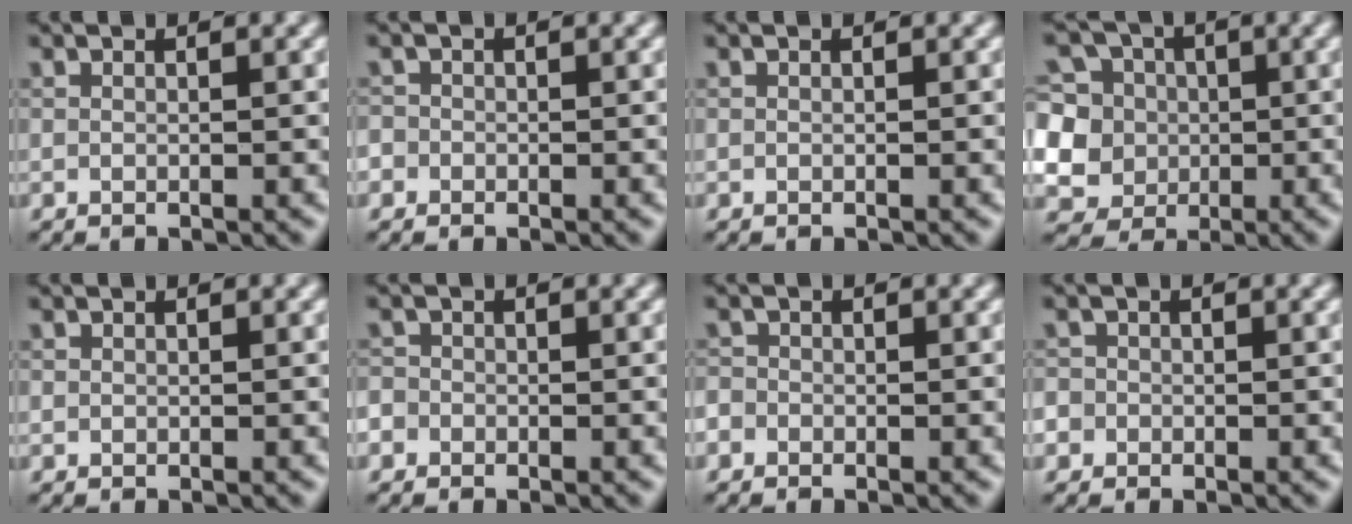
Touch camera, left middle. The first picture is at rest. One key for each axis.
{"total": 1.2, "fx": -0.4, "fy": 1.1, "fz": 0.1, "tx": 0.006, "ty": 0.001, "tz": -0.008}
{"total": 0.0}
{"total": 9.2, "fx": 1.6, "fy": 8.4, "fz": 3.5, "tx": -0.090, "ty": 0.034, "tz": 0.008}
{"total": 0.0}
{"total": 1.5, "fx": -0.6, "fy": 1.3, "fz": 0.3, "tx": 0.002, "ty": 0.008, "tz": -0.015}
{"total": 1.0, "fx": -0.5, "fy": 0.8, "fz": 0.1, "tx": 0.002, "ty": -0.001, "tz": -0.011}
{"total": 2.0, "fx": -0.6, "fy": 1.9, "fz": 0.3, "tx": 0.007, "ty": 0.008, "tz": -0.022}